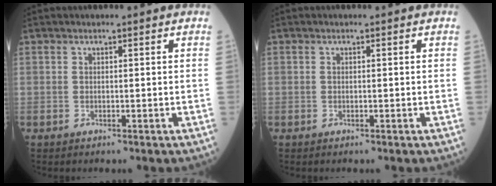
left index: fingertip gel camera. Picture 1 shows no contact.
{"total": 0.0}